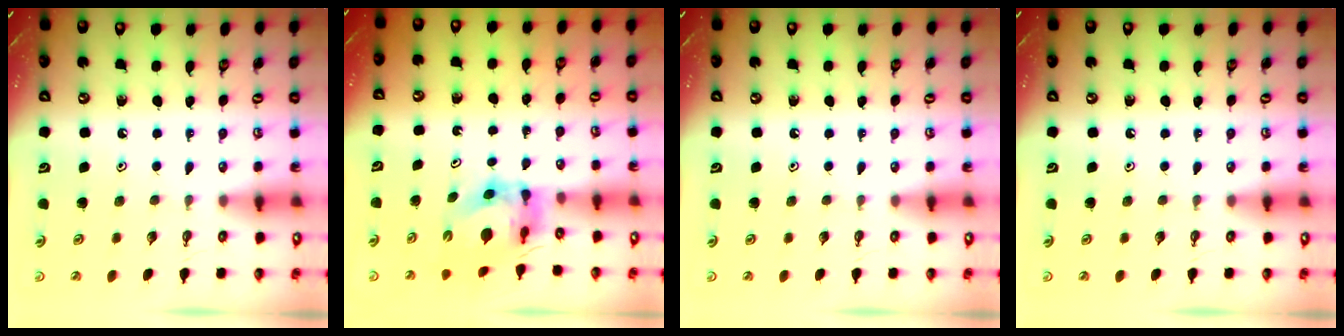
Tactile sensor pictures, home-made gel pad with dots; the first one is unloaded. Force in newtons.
{"total": 5.8, "press": 5.8, "slide": 0.6}
{"total": 0.0}
{"total": 0.0}